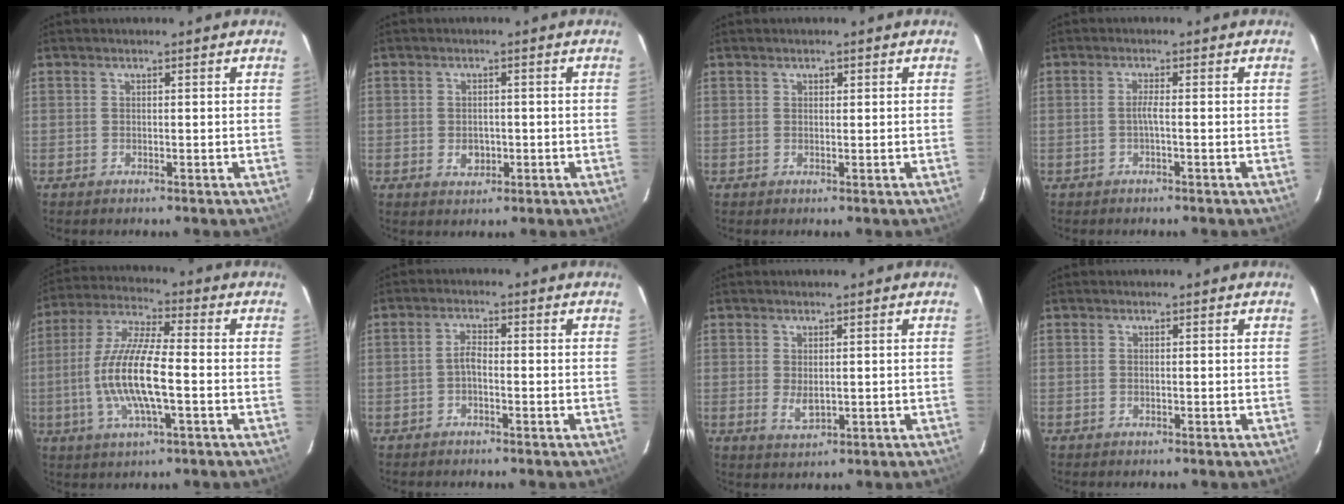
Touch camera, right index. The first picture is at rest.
{"total": 3.1, "force": [-0.8, 2.4, 1.6], "torque": [-0.028, 0.000, -0.008]}
{"total": 0.8, "force": [0.4, 0.6, 0.3], "torque": [-0.003, 0.003, 0.007]}
{"total": 1.2, "force": [-0.5, -0.2, 1.0], "torque": [-0.020, 0.001, -0.011]}
{"total": 13.7, "force": [-2.5, 3.0, 13.1], "torque": [-0.270, -0.003, -0.051]}
{"total": 1.9, "force": [-0.9, 0.7, 1.5], "torque": [-0.032, 0.008, -0.019]}
{"total": 2.9, "force": [0.0, 1.6, 2.4], "torque": [-0.042, -0.007, 0.004]}
{"total": 0.0}